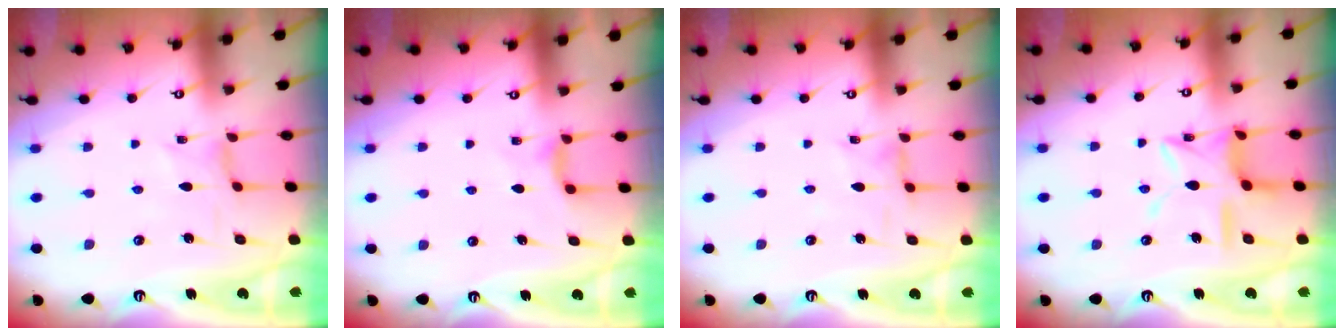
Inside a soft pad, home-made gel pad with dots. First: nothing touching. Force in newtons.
{"total": 6.2, "press": 6.2, "slide": 0.6}
{"total": 1.7, "press": 1.7, "slide": 0.2}
{"total": 12.3, "press": 12.3, "slide": 1.0}